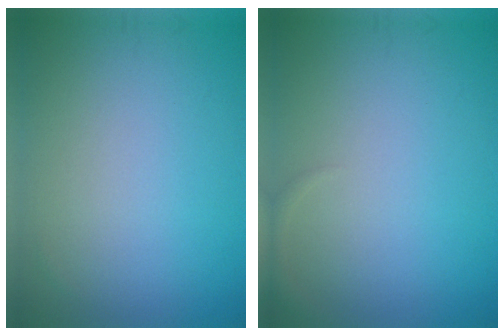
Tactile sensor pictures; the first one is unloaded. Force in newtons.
{"total": 0.7, "press": 0.7, "slide": 0.1}